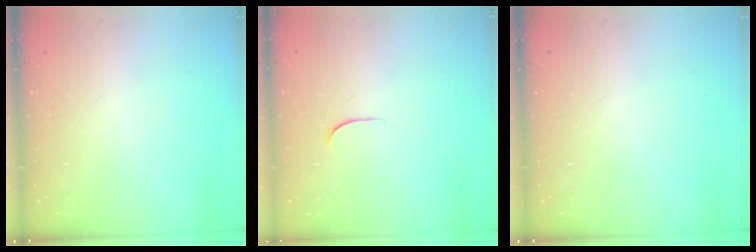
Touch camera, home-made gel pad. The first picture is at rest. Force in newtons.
{"total": 4.3, "press": 4.3, "slide": 0.2}
{"total": 0.0}